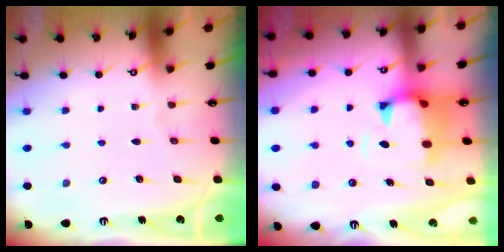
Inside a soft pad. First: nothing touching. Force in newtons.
{"total": 1.5, "press": 1.1, "slide": 1.1}